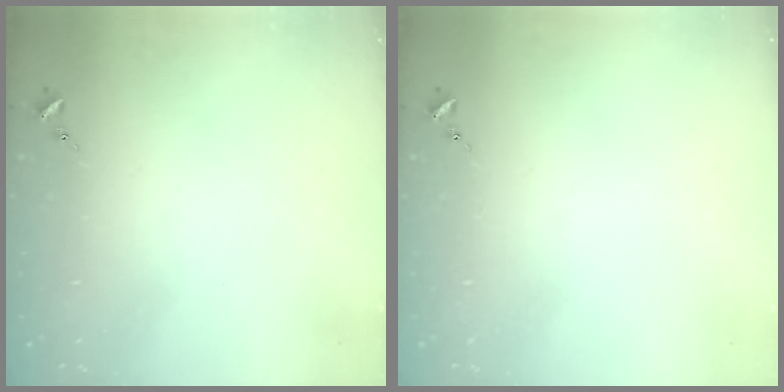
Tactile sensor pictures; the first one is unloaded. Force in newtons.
{"total": 0.0}